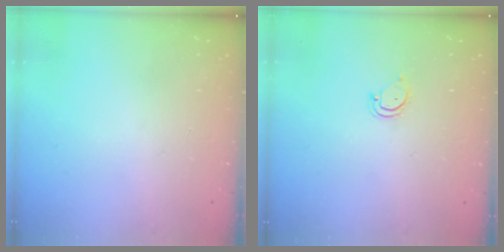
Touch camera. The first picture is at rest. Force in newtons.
{"total": 3.5, "press": 3.5, "slide": 0.4}